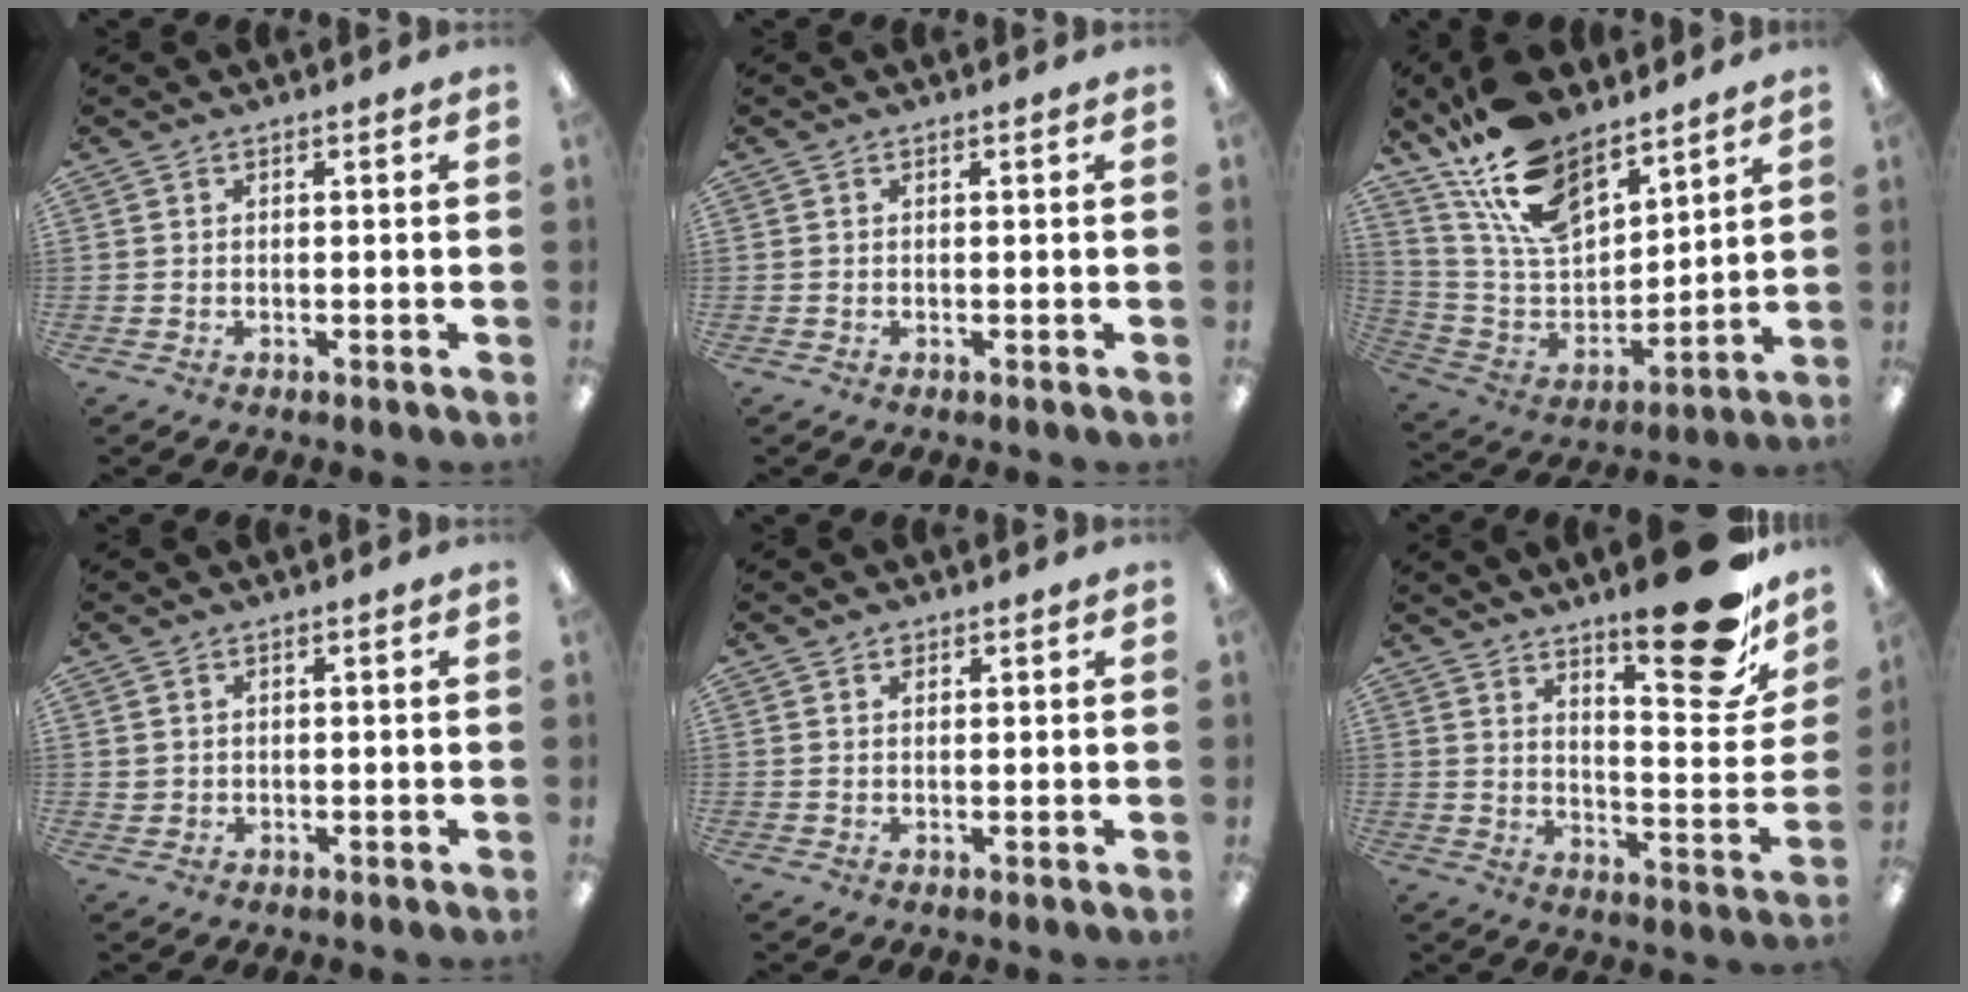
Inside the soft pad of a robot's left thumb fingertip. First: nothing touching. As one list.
[{"total": 0.0}, {"total": 18.3, "force": [13.3, 8.7, 9.0], "torque": [-0.187, -0.068, 0.247]}, {"total": 1.3, "force": [0.6, 1.2, 0.3], "torque": [-0.007, 0.004, 0.009]}, {"total": 1.2, "force": [0.9, 0.7, 0.4], "torque": [-0.003, -0.002, 0.015]}, {"total": 21.5, "force": [14.6, 7.1, 14.1], "torque": [-0.173, -0.108, 0.231]}]